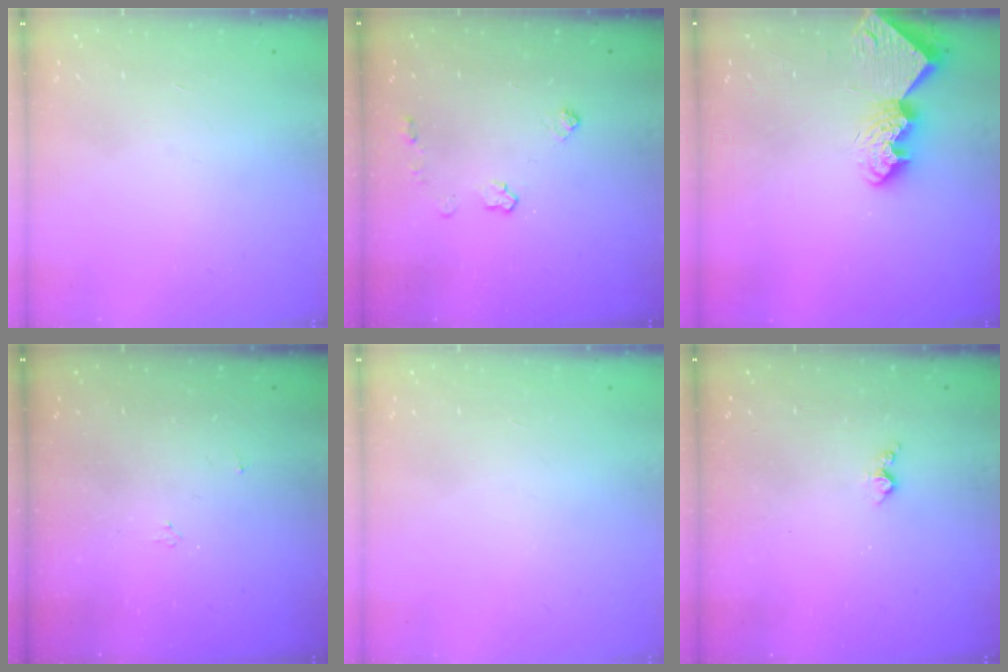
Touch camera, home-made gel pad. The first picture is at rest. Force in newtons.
{"total": 5.2, "press": 5.2, "slide": 0.7}
{"total": 8.9, "press": 8.9, "slide": 1.0}
{"total": 2.7, "press": 2.7, "slide": 0.5}
{"total": 0.0}
{"total": 3.4, "press": 3.4, "slide": 0.4}